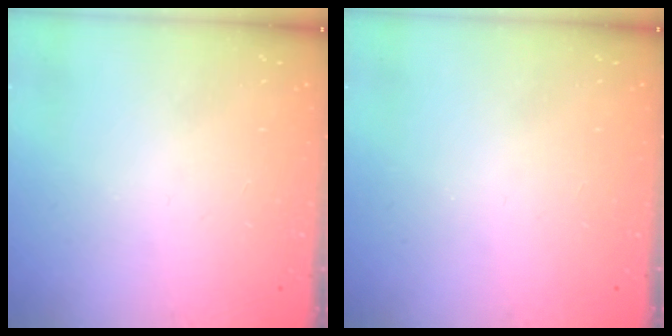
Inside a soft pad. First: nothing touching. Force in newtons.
{"total": 0.0}